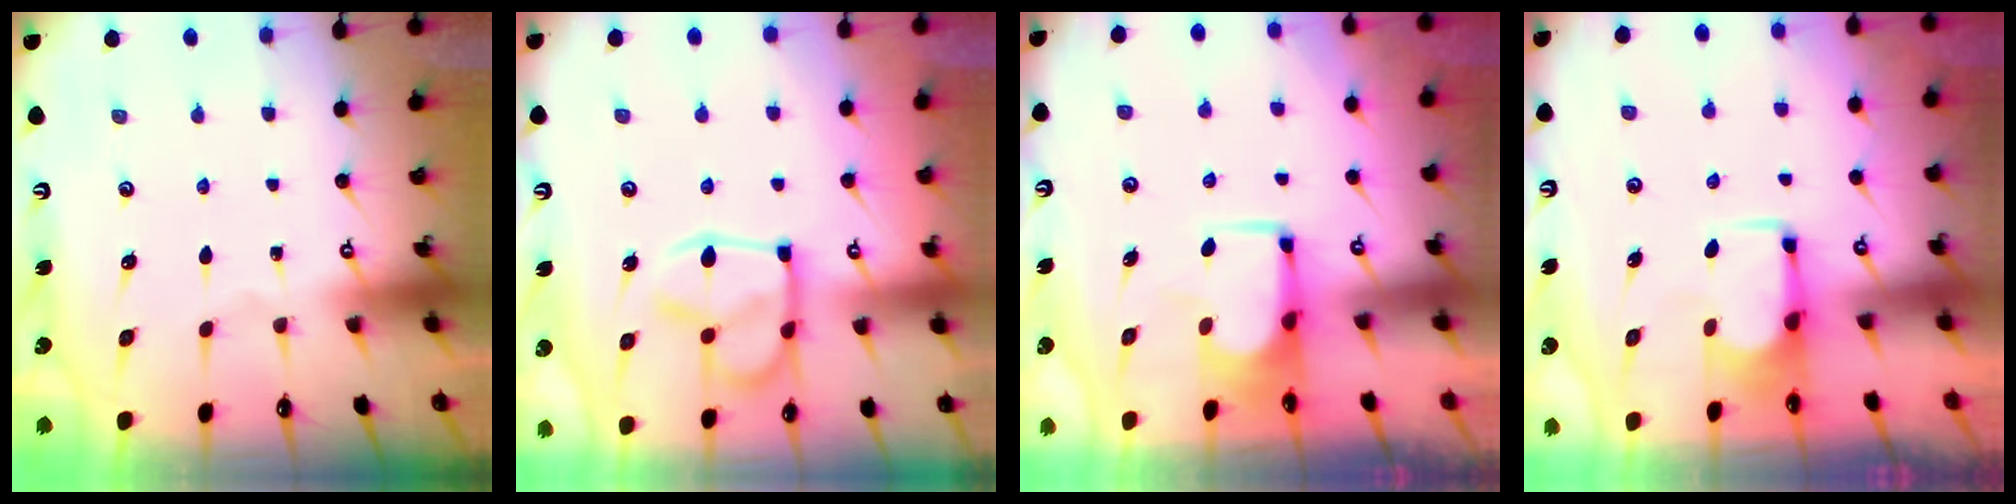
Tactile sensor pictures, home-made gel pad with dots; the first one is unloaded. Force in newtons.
{"total": 14.6, "press": 14.6, "slide": 0.9}
{"total": 1.6, "press": 1.5, "slide": 0.1}
{"total": 1.9, "press": 1.7, "slide": 0.7}